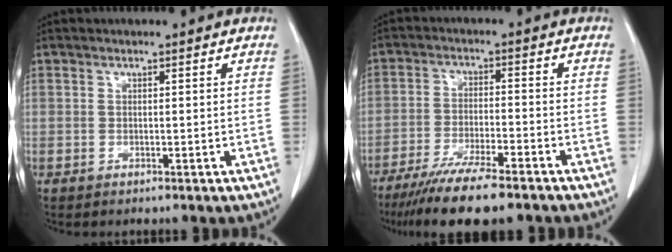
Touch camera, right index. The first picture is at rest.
{"total": 11.9, "force": [-9.4, 1.2, 7.2], "torque": [-0.115, -0.028, -0.151]}